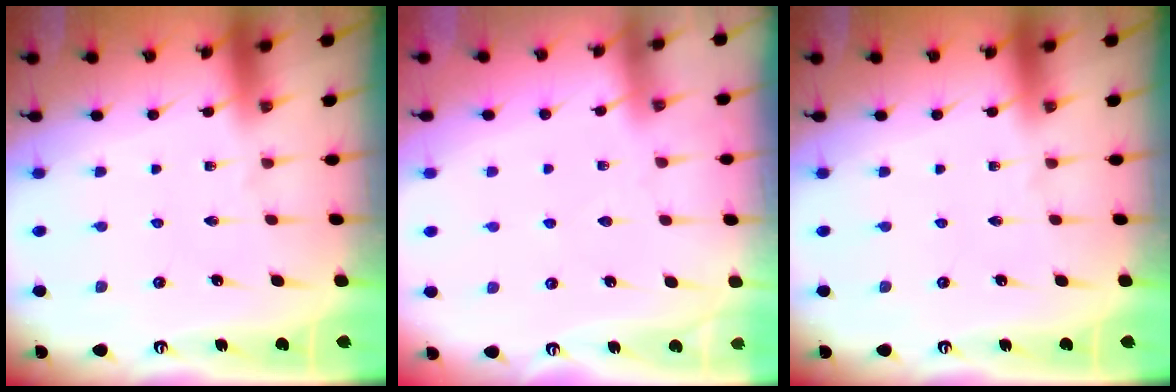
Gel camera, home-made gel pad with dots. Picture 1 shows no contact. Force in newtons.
{"total": 5.0, "press": 4.9, "slide": 0.7}
{"total": 0.0}